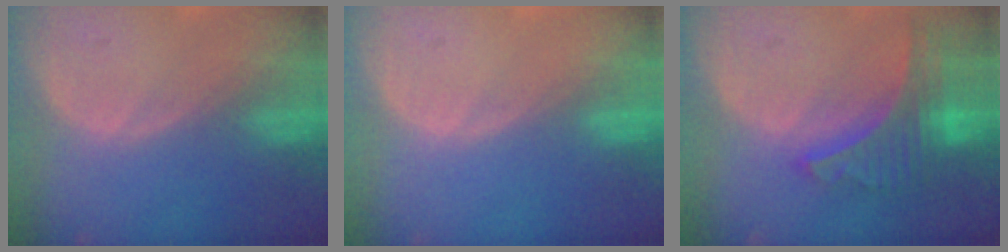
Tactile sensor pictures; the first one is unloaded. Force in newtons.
{"total": 0.0}
{"total": 8.5, "press": 7.4, "slide": 4.3}